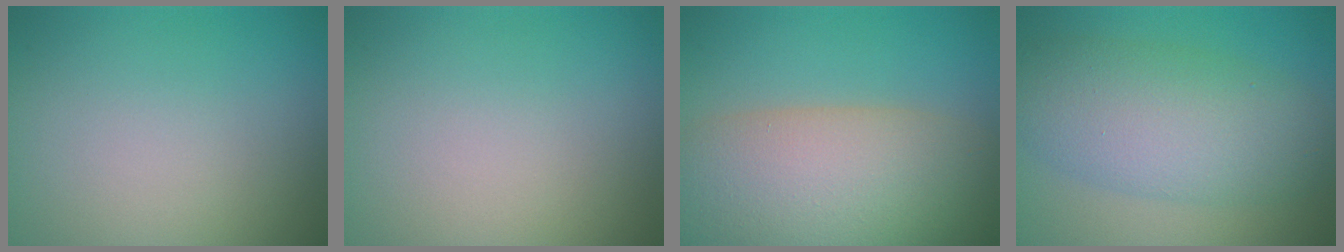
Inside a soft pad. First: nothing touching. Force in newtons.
{"total": 0.0}
{"total": 10.2, "press": 10.1, "slide": 0.9}
{"total": 7.3, "press": 7.3, "slide": 0.3}